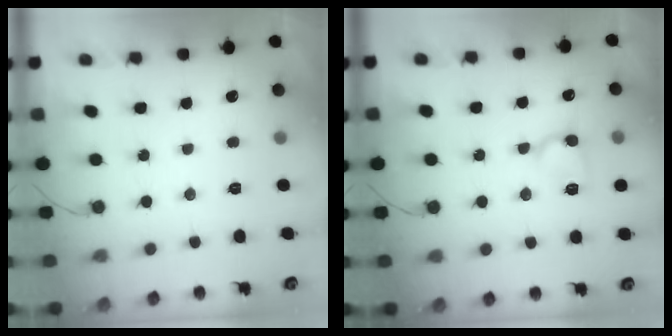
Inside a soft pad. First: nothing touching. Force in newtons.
{"total": 5.1, "press": 5.1, "slide": 0.6}